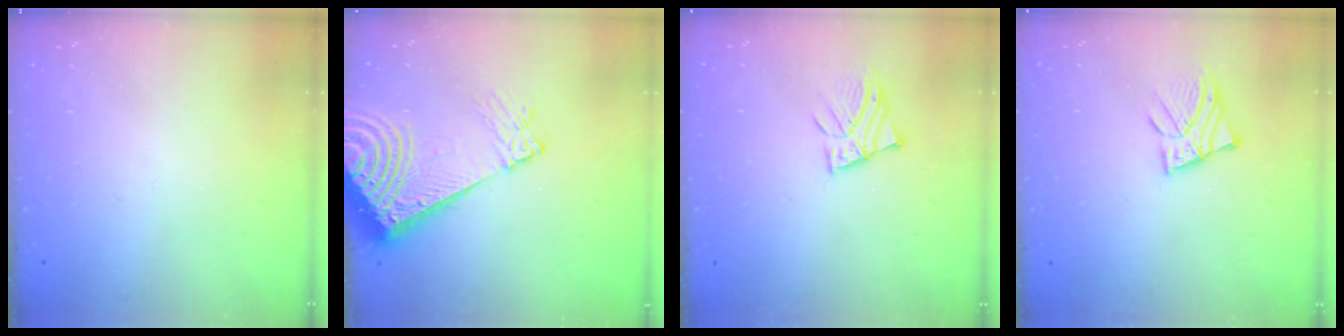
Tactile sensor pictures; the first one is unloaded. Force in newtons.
{"total": 16.3, "press": 16.1, "slide": 3.0}
{"total": 3.0, "press": 3.0, "slide": 0.5}
{"total": 4.4, "press": 4.3, "slide": 0.6}